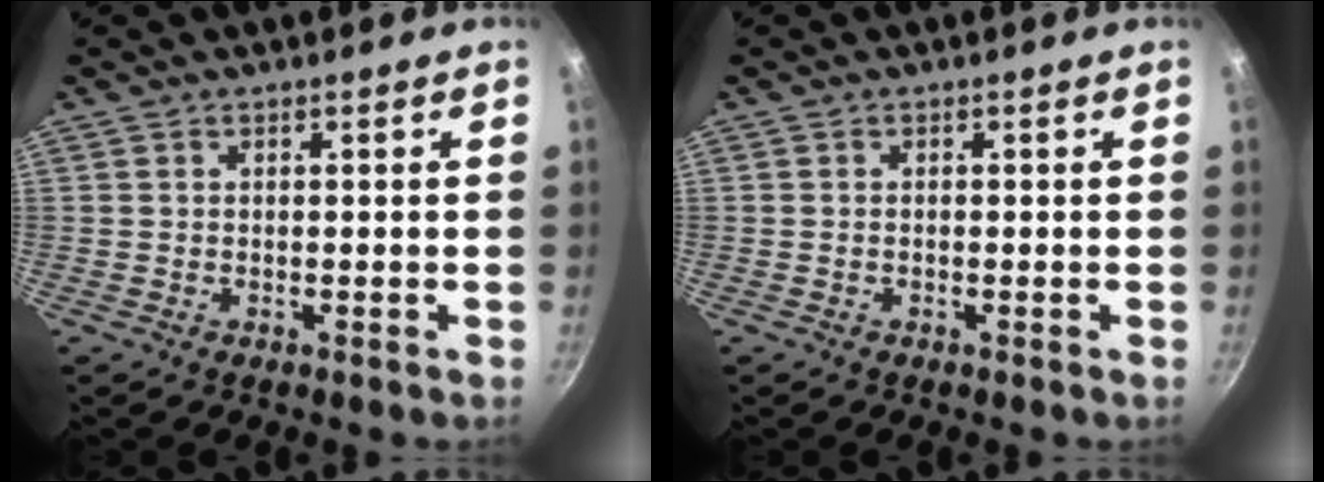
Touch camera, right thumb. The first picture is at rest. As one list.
[{"total": 0.0}]